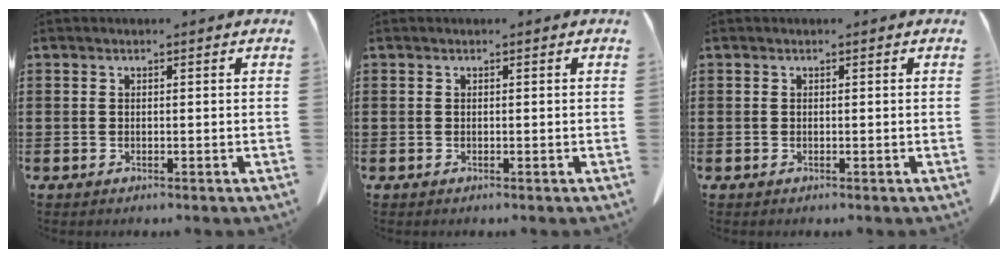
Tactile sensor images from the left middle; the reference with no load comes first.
{"total": 0.0}
{"total": 0.0}